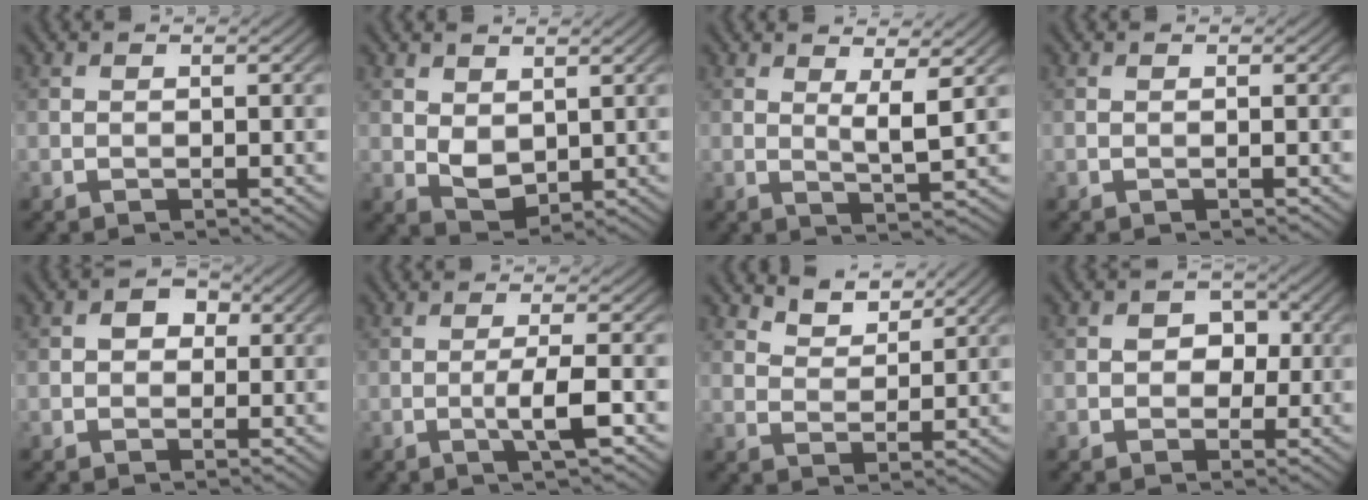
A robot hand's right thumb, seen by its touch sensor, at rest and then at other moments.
{"total": 3.8, "force": [1.4, 2.5, 2.5], "torque": [-0.056, -0.008, 0.032]}
{"total": 3.4, "force": [1.5, 0.4, 3.1], "torque": [-0.065, -0.006, 0.029]}
{"total": 0.0}
{"total": 2.7, "force": [0.3, 2.3, 1.4], "torque": [-0.023, 0.005, -0.002]}
{"total": 3.9, "force": [-1.1, 0.3, 3.8], "torque": [-0.066, 0.009, -0.028]}
{"total": 3.8, "force": [3.3, 1.4, 1.5], "torque": [-0.033, -0.005, 0.070]}
{"total": 3.4, "force": [0.0, 2.8, 1.8], "torque": [-0.021, 0.002, -0.012]}